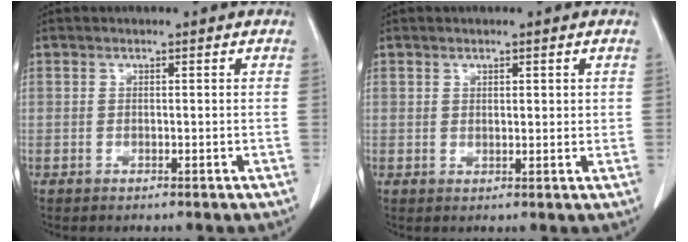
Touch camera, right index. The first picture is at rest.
{"total": 1.9, "force": [0.8, 0.9, 1.4], "torque": [-0.023, -0.004, 0.012]}